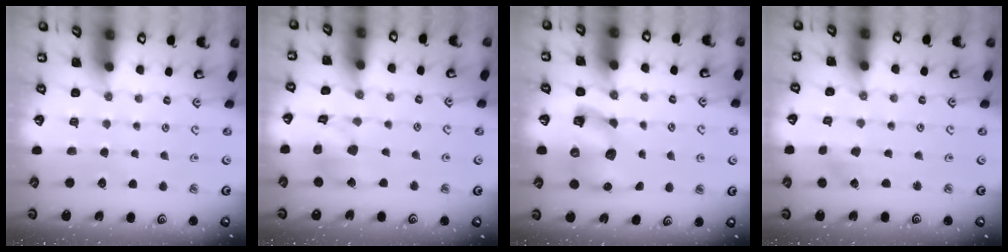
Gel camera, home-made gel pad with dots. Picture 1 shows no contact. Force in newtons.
{"total": 12.4, "press": 12.2, "slide": 1.7}
{"total": 9.4, "press": 9.4, "slide": 1.0}
{"total": 0.0}